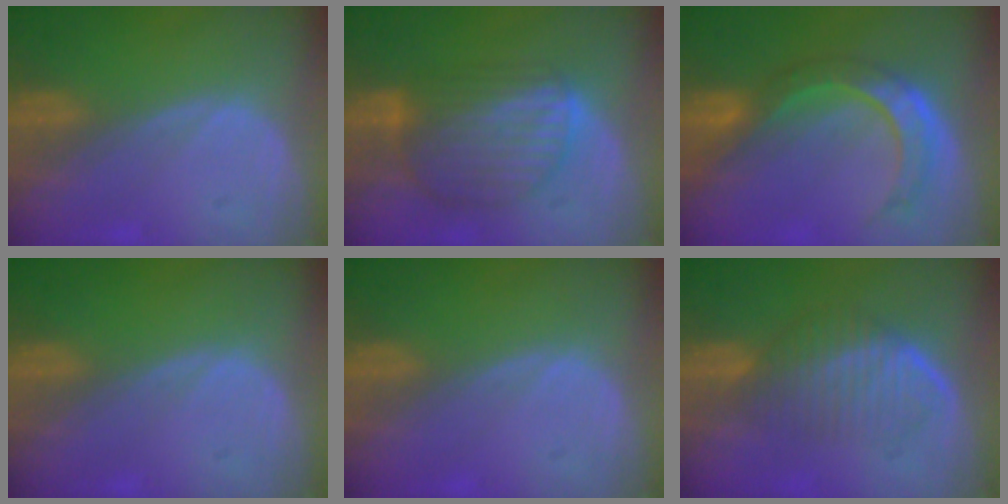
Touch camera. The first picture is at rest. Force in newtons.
{"total": 8.7, "press": 7.6, "slide": 4.3}
{"total": 7.5, "press": 7.0, "slide": 2.7}
{"total": 0.0}
{"total": 0.0}
{"total": 6.0, "press": 5.7, "slide": 1.9}